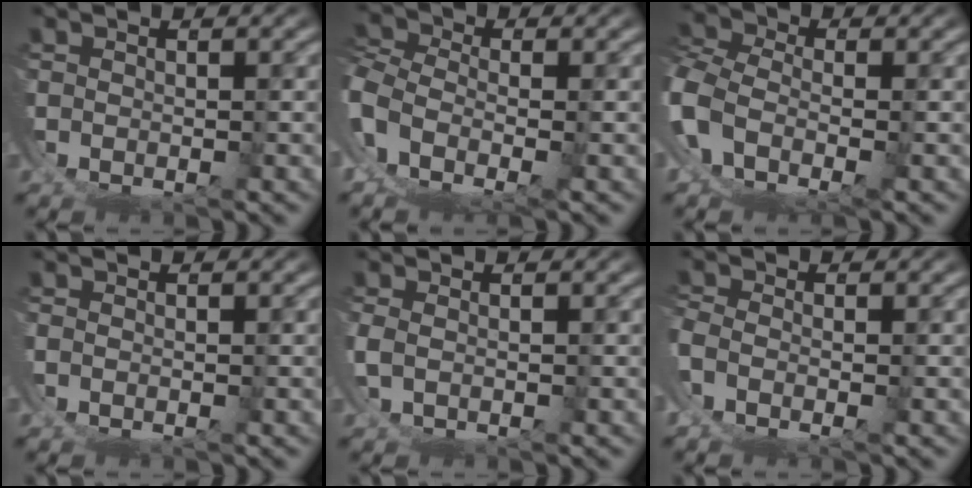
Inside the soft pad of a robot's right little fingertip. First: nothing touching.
{"total": 3.3, "force": [-0.6, 2.2, 2.4], "torque": [-0.085, -0.024, -0.003]}
{"total": 4.5, "force": [-1.1, 3.6, 2.6], "torque": [-0.094, -0.025, -0.012]}
{"total": 0.5, "force": [-0.1, 0.4, 0.3], "torque": [-0.007, -0.004, -0.001]}
{"total": 0.8, "force": [0.8, 0.0, 0.2], "torque": [-0.019, -0.003, 0.015]}
{"total": 2.2, "force": [-0.9, 1.2, 1.5], "torque": [-0.052, -0.017, -0.007]}